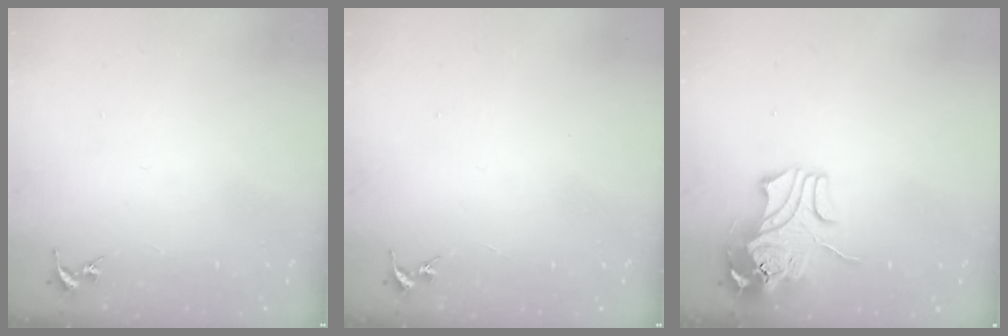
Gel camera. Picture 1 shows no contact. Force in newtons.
{"total": 0.0}
{"total": 11.2, "press": 11.0, "slide": 1.6}